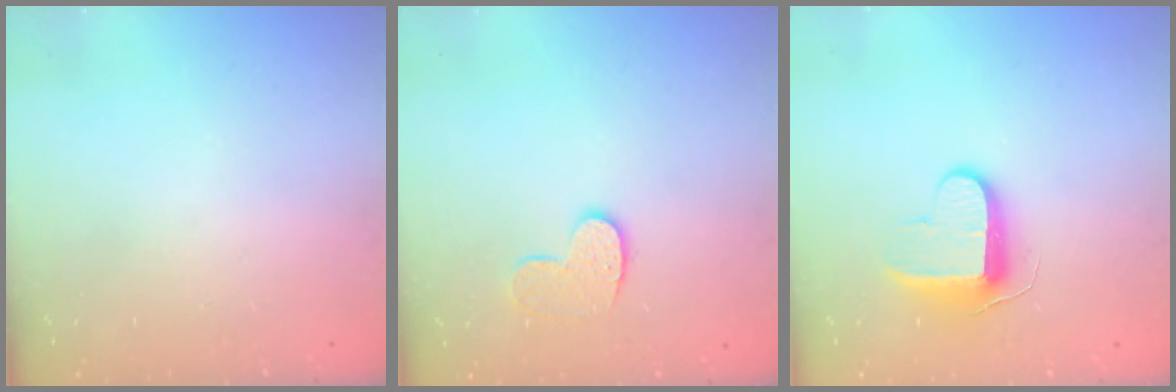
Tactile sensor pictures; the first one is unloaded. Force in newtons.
{"total": 8.3, "press": 8.3, "slide": 0.4}
{"total": 10.5, "press": 10.4, "slide": 1.2}